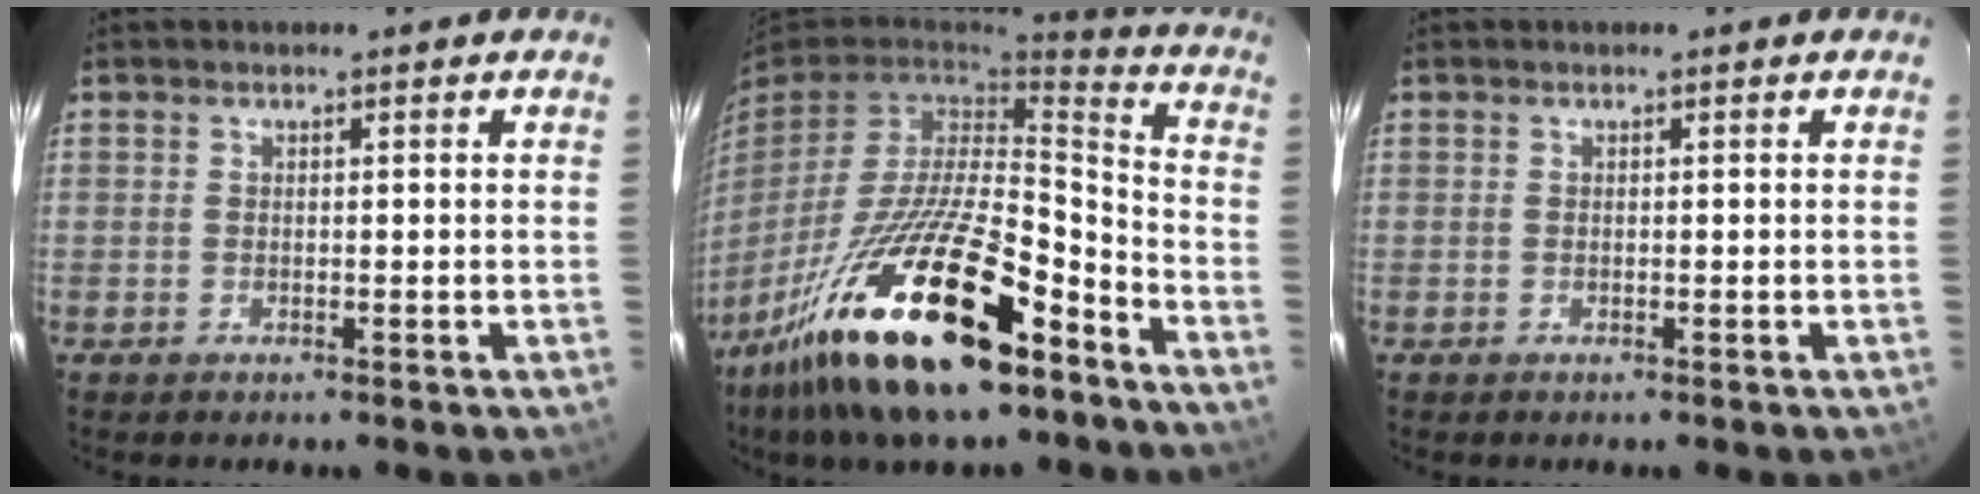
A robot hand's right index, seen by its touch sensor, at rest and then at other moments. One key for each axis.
{"total": 27.6, "fx": -17.3, "fy": 8.8, "fz": 19.7, "tx": -0.385, "ty": -0.036, "tz": -0.297}
{"total": 0.0}